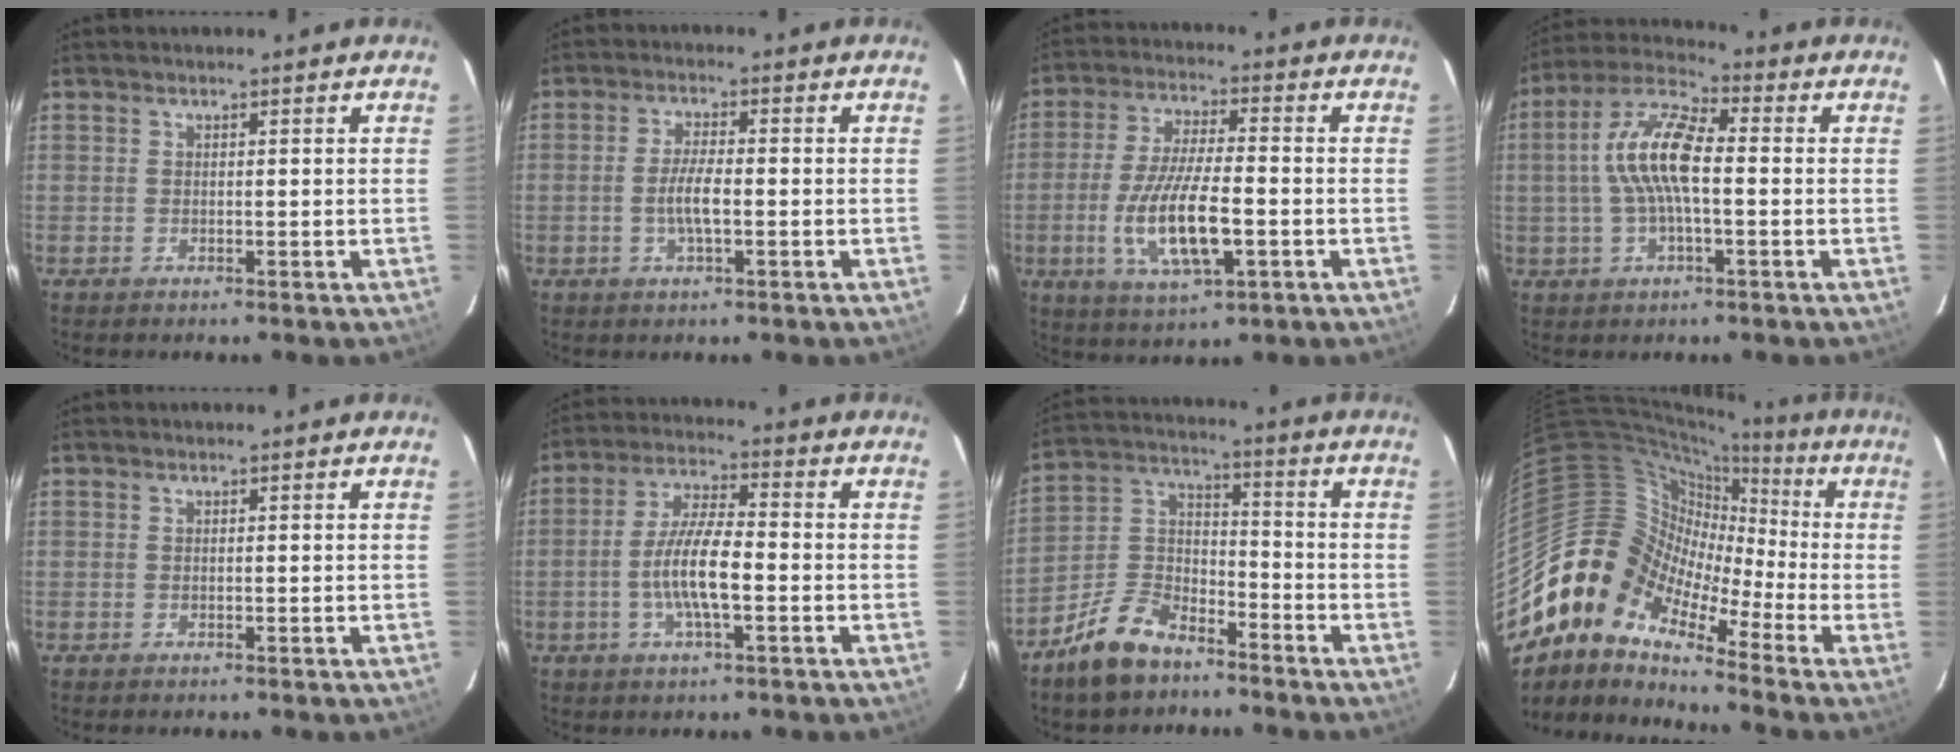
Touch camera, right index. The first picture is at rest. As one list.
[{"total": 4.5, "force": [-1.2, 0.9, 4.3], "torque": [-0.083, -0.002, -0.021]}, {"total": 13.4, "force": [-3.7, 3.9, 12.3], "torque": [-0.248, -0.015, -0.063]}, {"total": 11.5, "force": [-0.1, 3.9, 10.9], "torque": [-0.218, 0.018, -0.007]}, {"total": 0.0}, {"total": 9.2, "force": [-2.4, 2.1, 8.6], "torque": [-0.170, 0.001, -0.045]}, {"total": 11.5, "force": [-8.1, 5.8, 5.8], "torque": [-0.135, 0.024, -0.150]}, {"total": 10.9, "force": [-6.8, 7.4, 4.3], "torque": [-0.066, 0.028, -0.162]}]